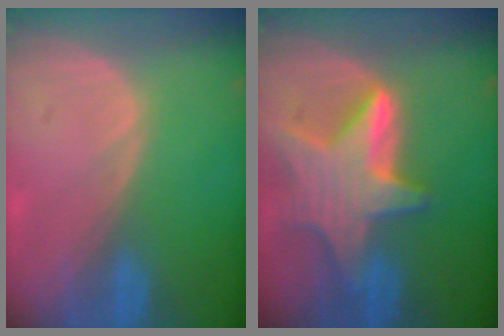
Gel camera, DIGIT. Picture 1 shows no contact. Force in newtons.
{"total": 9.5, "press": 9.5, "slide": 0.7}